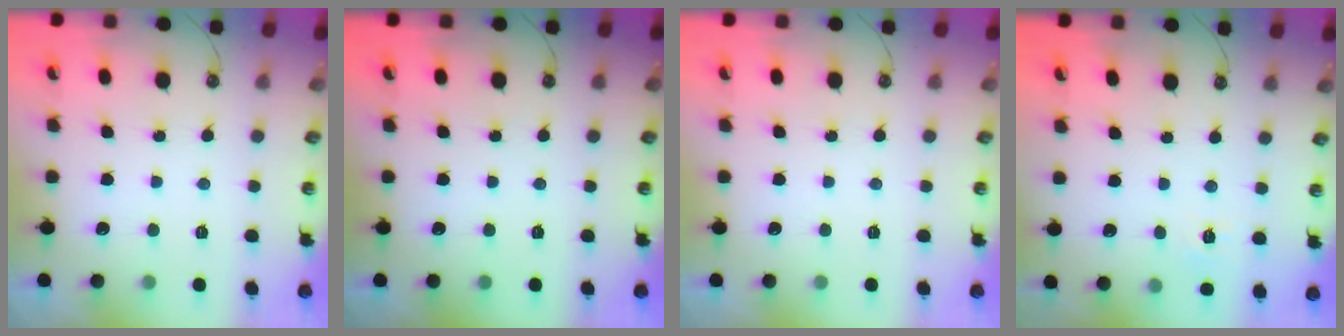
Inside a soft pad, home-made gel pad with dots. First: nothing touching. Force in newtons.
{"total": 0.0}
{"total": 0.0}
{"total": 6.1, "press": 6.1, "slide": 0.6}